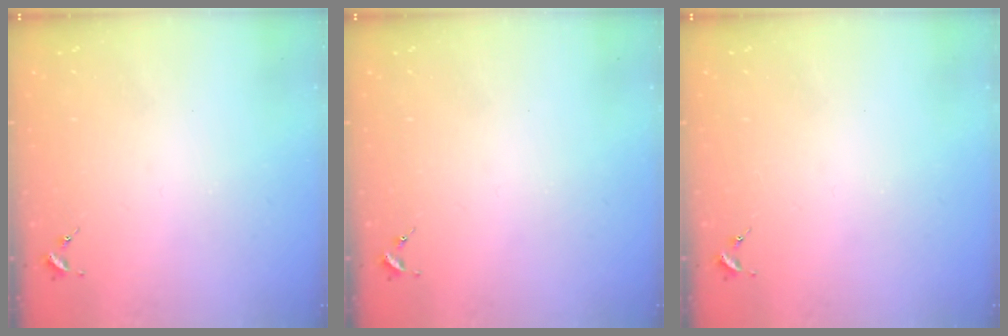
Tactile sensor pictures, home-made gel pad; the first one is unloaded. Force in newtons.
{"total": 0.0}
{"total": 0.0}